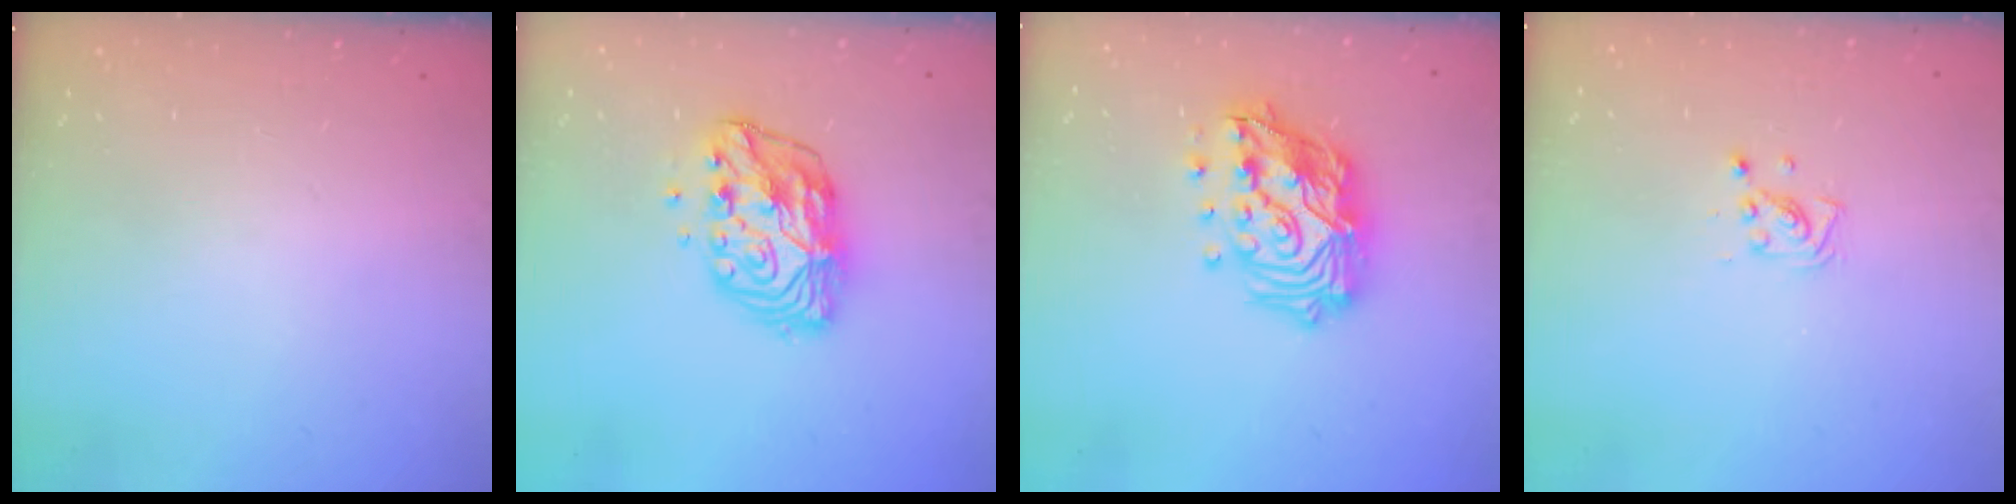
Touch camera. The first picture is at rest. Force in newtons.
{"total": 13.2, "press": 13.2, "slide": 0.9}
{"total": 18.6, "press": 18.6, "slide": 1.4}
{"total": 4.6, "press": 4.4, "slide": 1.4}